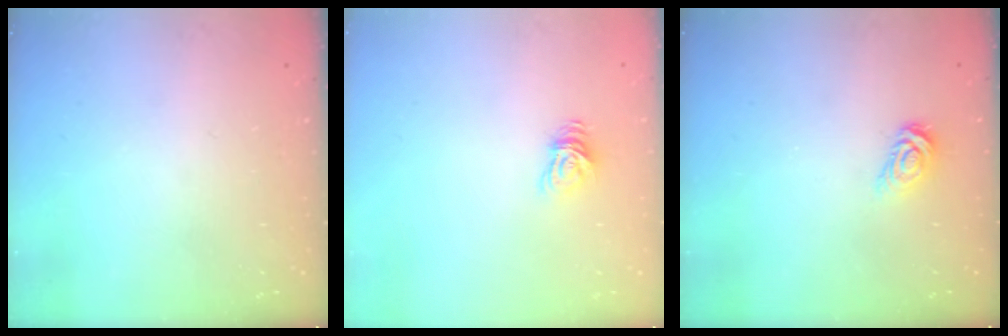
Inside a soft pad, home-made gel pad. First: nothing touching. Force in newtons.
{"total": 6.2, "press": 6.1, "slide": 0.6}
{"total": 4.4, "press": 4.4, "slide": 0.5}